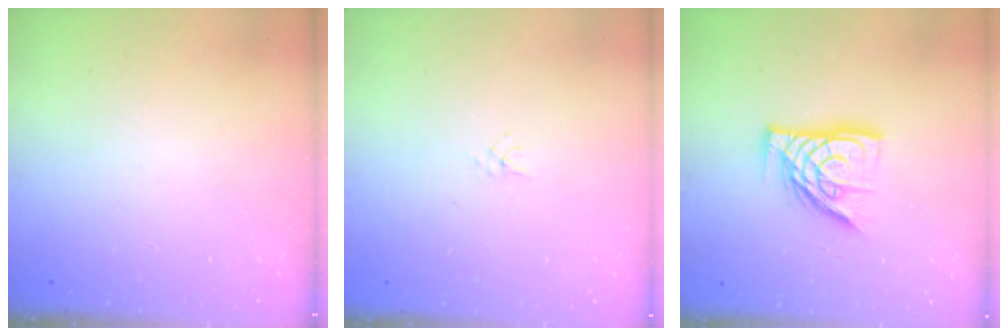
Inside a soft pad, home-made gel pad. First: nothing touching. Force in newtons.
{"total": 1.9, "press": 1.9, "slide": 0.3}
{"total": 13.3, "press": 13.2, "slide": 1.5}